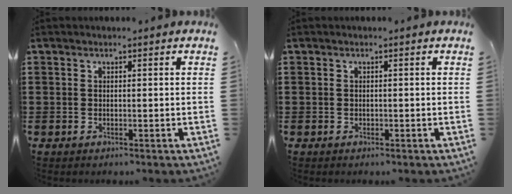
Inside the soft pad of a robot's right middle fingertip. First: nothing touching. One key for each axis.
{"total": 0.0}